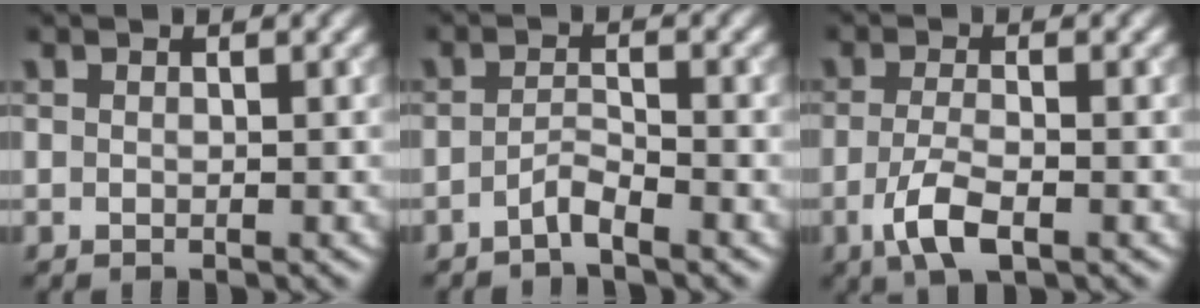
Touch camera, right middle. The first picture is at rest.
{"total": 1.6, "force": [-1.3, 0.2, 1.0], "torque": [-0.020, 0.004, -0.028]}
{"total": 3.5, "force": [-1.5, 1.1, 3.0], "torque": [-0.067, -0.004, -0.031]}